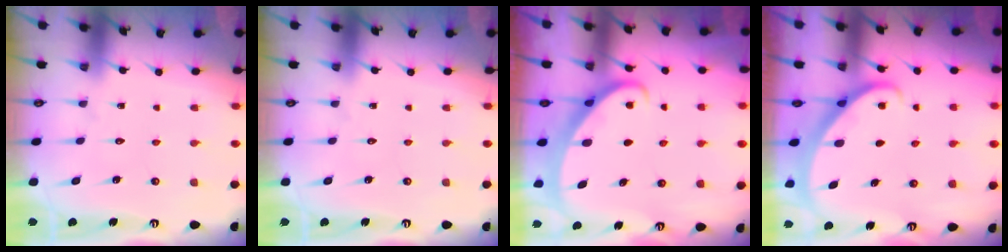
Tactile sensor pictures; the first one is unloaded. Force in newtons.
{"total": 0.0}
{"total": 2.4, "press": 2.4, "slide": 0.2}
{"total": 2.1, "press": 2.1, "slide": 0.2}